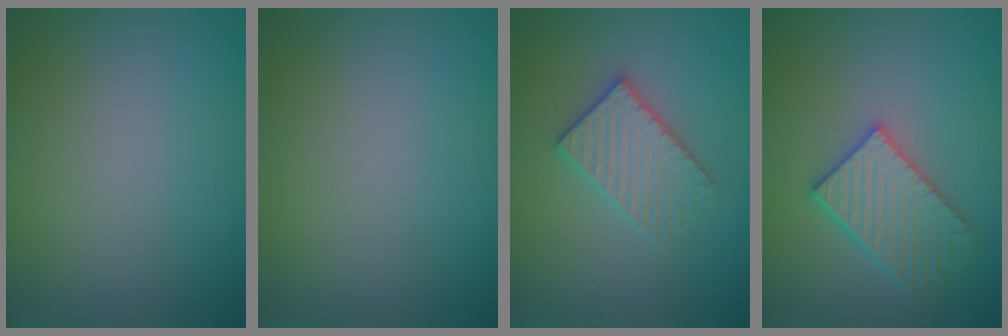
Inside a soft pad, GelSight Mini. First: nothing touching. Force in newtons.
{"total": 0.0}
{"total": 3.3, "press": 3.1, "slide": 1.1}
{"total": 4.0, "press": 3.8, "slide": 1.4}